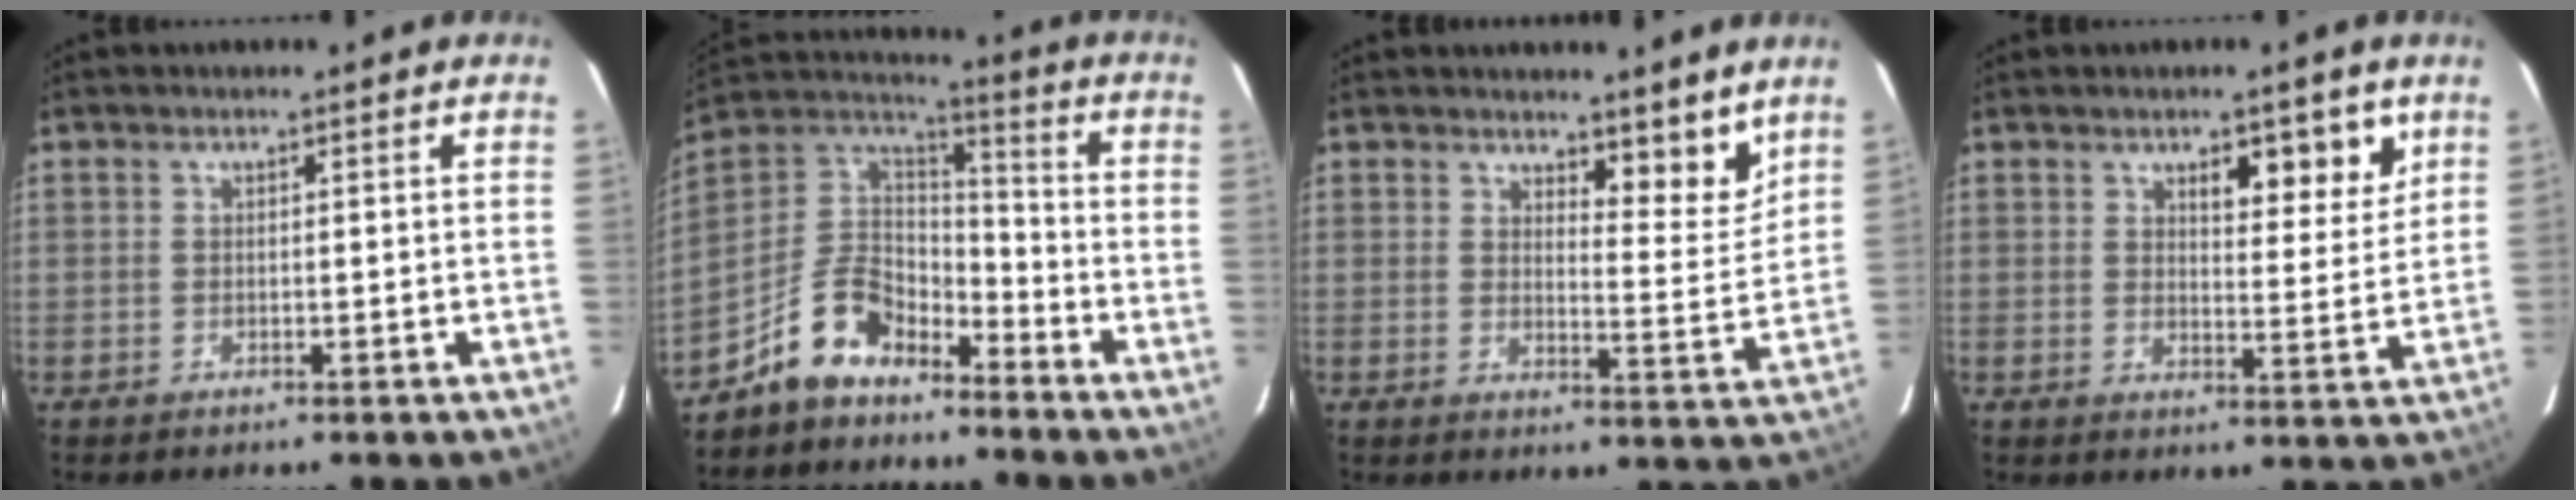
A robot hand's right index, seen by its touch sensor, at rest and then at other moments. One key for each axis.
{"total": 10.3, "fx": -7.5, "fy": 5.6, "fz": 4.3, "tx": -0.097, "ty": 0.039, "tz": -0.147}
{"total": 5.7, "fx": 4.6, "fy": 1.8, "fz": 2.9, "tx": -0.030, "ty": -0.021, "tz": 0.063}
{"total": 6.5, "fx": 3.8, "fy": 2.2, "fz": 4.7, "tx": -0.057, "ty": -0.006, "tz": 0.052}